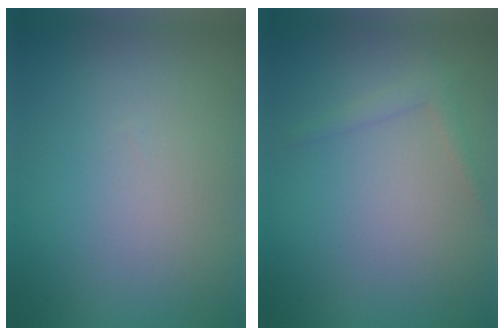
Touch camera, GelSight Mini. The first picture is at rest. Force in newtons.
{"total": 1.2, "press": 1.2, "slide": 0.1}